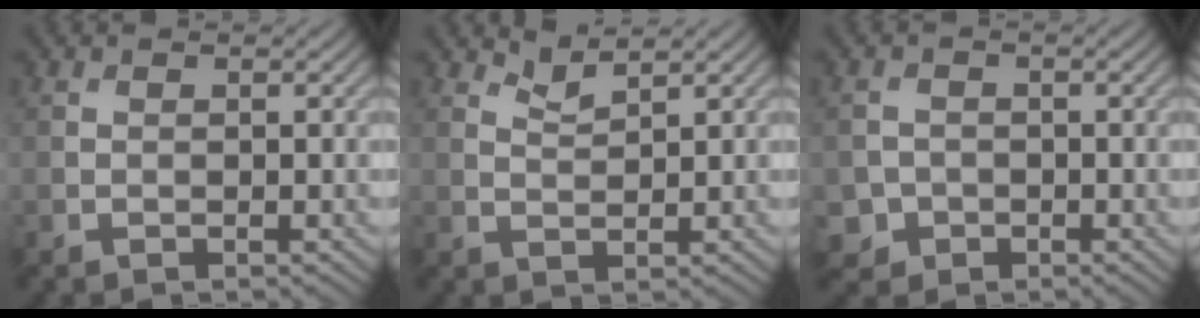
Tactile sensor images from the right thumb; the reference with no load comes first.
{"total": 1.8, "force": [1.7, 0.1, 0.7], "torque": [-0.022, -0.003, 0.038]}
{"total": 2.5, "force": [-1.1, 2.2, 0.4], "torque": [-0.002, -0.003, -0.022]}